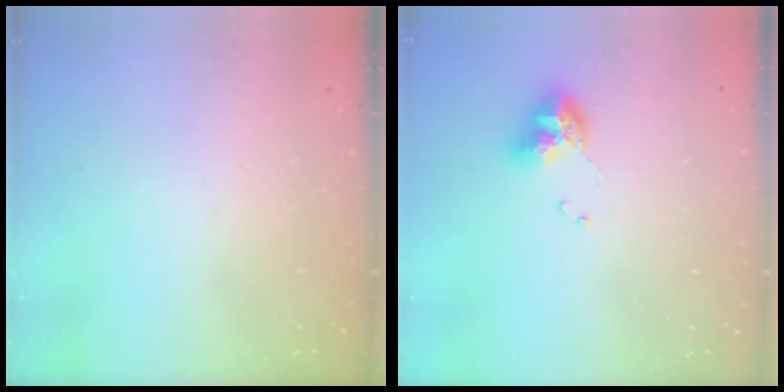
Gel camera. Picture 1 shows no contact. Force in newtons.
{"total": 9.5, "press": 9.5, "slide": 1.1}